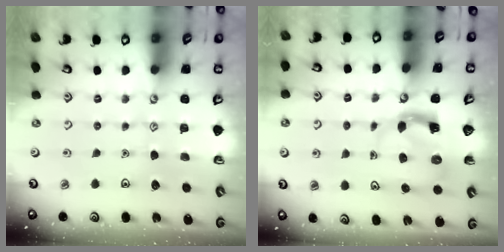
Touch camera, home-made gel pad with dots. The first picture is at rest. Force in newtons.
{"total": 4.0, "press": 3.9, "slide": 0.7}